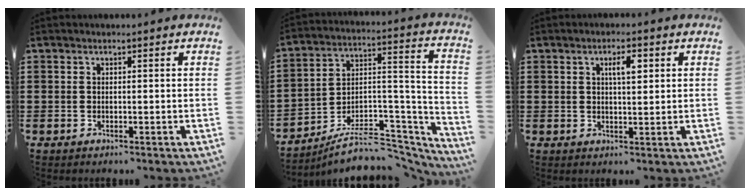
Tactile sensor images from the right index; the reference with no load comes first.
{"total": 7.5, "force": [-5.8, 3.5, 3.2], "torque": [-0.051, 0.011, -0.105]}
{"total": 3.4, "force": [1.1, 1.0, 3.0], "torque": [-0.054, 0.005, 0.015]}